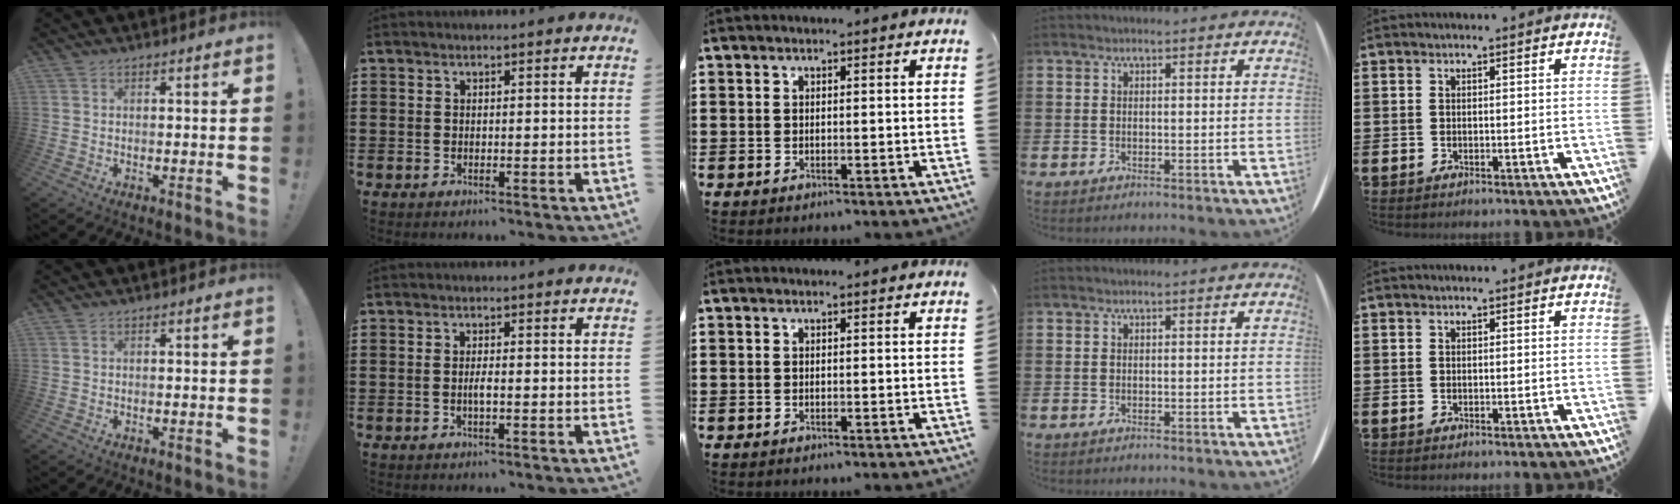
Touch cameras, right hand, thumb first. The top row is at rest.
{"index": {"total": 1.4, "force": [-0.5, 0.0, 1.3], "torque": [-0.033, -0.004, -0.011]}}